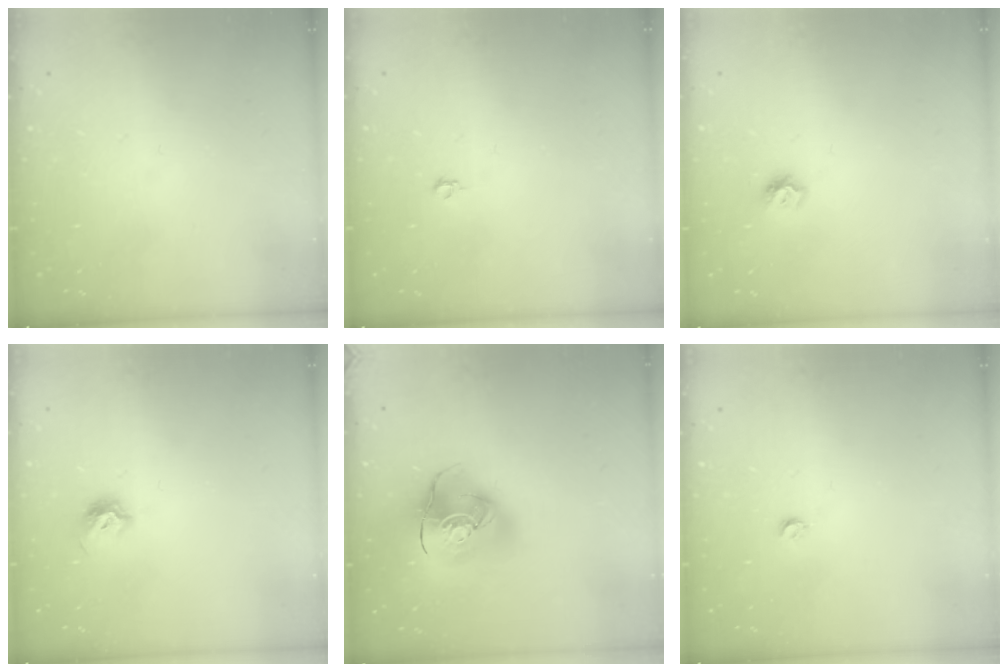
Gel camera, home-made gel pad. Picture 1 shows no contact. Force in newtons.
{"total": 3.5, "press": 3.4, "slide": 0.6}
{"total": 7.0, "press": 7.0, "slide": 0.7}
{"total": 5.1, "press": 5.0, "slide": 1.0}
{"total": 18.1, "press": 17.9, "slide": 2.7}
{"total": 2.9, "press": 2.8, "slide": 0.5}